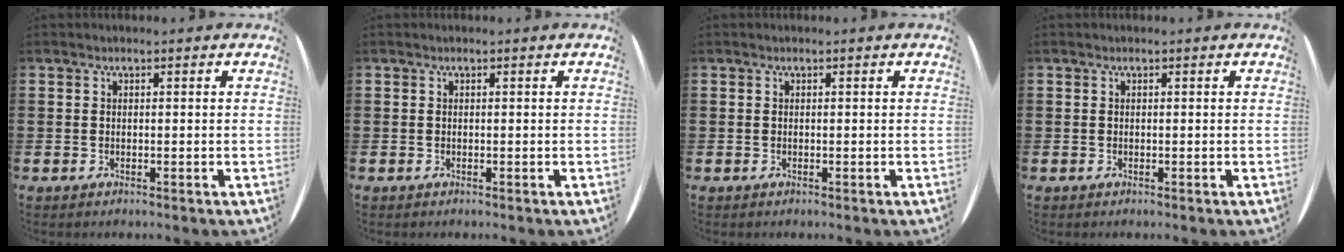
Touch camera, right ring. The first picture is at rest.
{"total": 0.0}
{"total": 0.0}
{"total": 0.0}